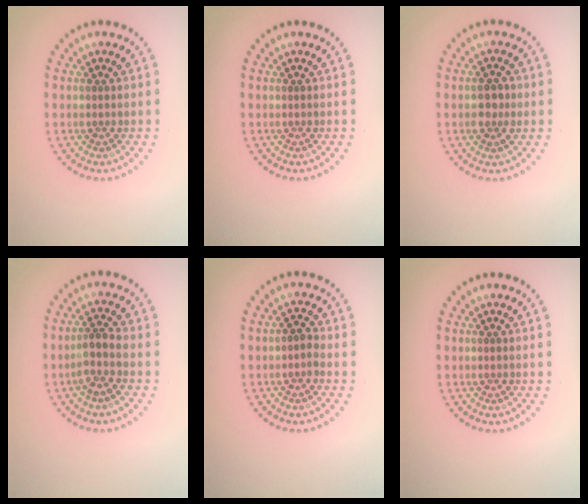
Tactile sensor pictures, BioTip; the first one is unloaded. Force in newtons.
{"total": 0.0}
{"total": 2.1, "press": 2.1, "slide": 0.3}
{"total": 2.1, "press": 1.5, "slide": 1.4}
{"total": 1.1, "press": 1.0, "slide": 0.5}
{"total": 0.0}